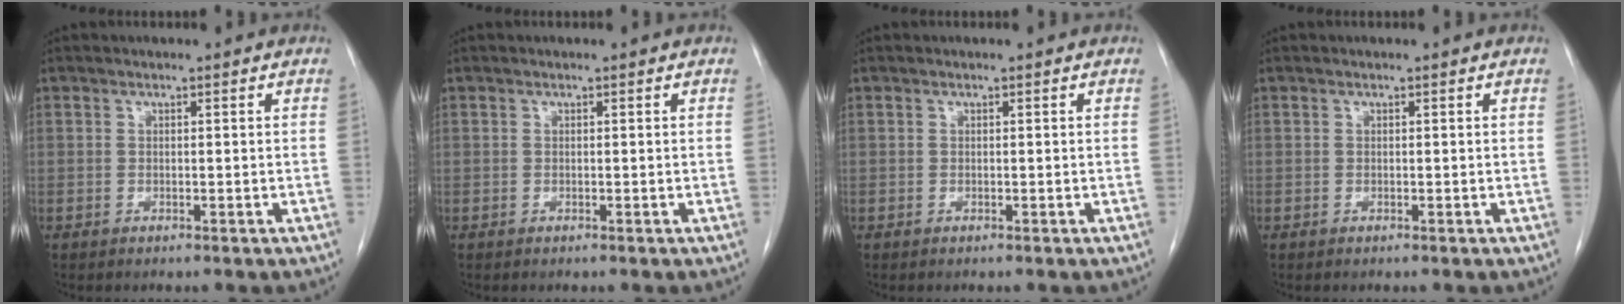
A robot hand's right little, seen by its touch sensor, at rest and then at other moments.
{"total": 0.0}
{"total": 0.0}
{"total": 0.0}